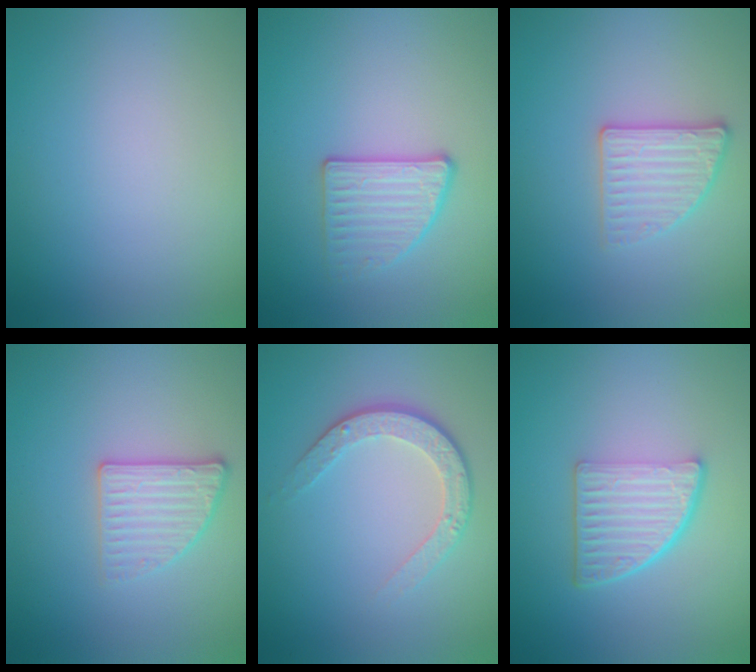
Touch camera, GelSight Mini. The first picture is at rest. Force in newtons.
{"total": 2.7, "press": 2.6, "slide": 0.8}
{"total": 2.7, "press": 2.6, "slide": 0.8}
{"total": 2.7, "press": 2.5, "slide": 1.0}
{"total": 3.5, "press": 2.5, "slide": 2.5}
{"total": 5.0, "press": 3.4, "slide": 3.6}